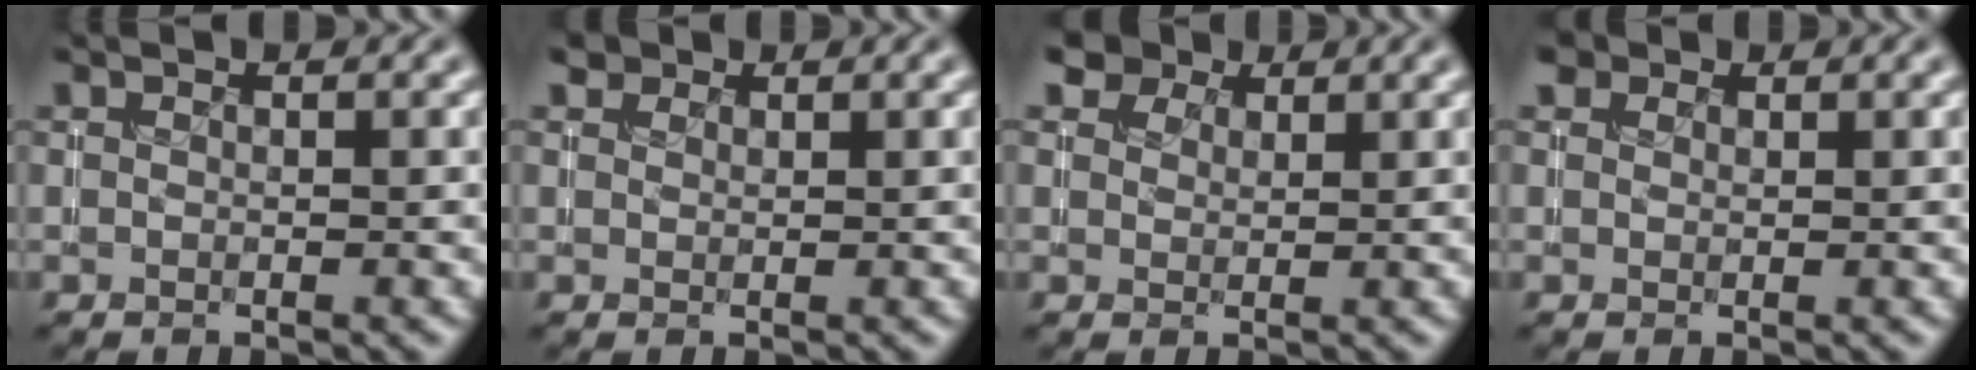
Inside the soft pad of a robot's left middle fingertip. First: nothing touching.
{"total": 1.7, "force": [1.4, 0.9, 0.5], "torque": [-0.008, -0.005, 0.020]}
{"total": 5.4, "force": [4.0, 3.0, 2.1], "torque": [-0.054, 0.005, 0.062]}
{"total": 1.9, "force": [1.4, 1.1, 0.7], "torque": [-0.010, -0.002, 0.015]}